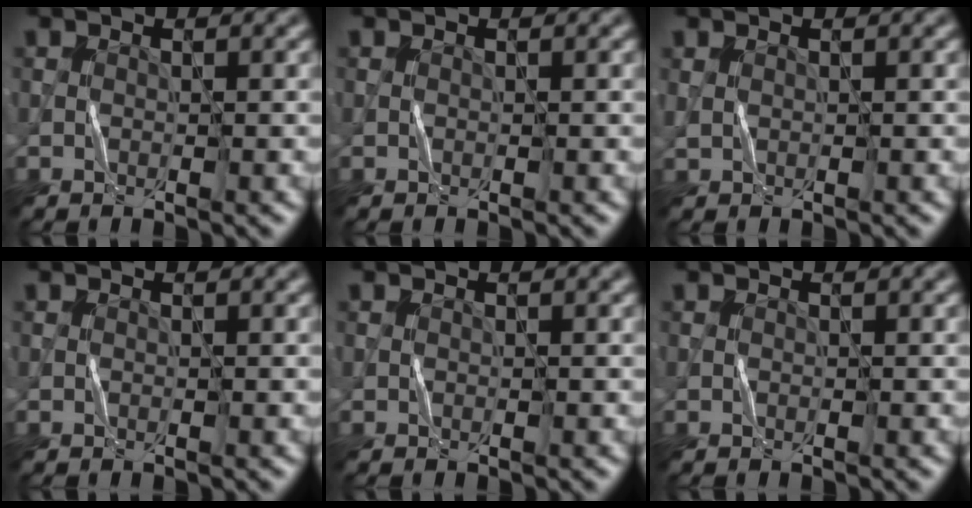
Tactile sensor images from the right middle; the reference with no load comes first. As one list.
[{"total": 0.0}, {"total": 0.6, "force": [0.4, 0.3, 0.3], "torque": [-0.012, 0.000, 0.012]}, {"total": 0.0}, {"total": 0.0}, {"total": 0.0}]